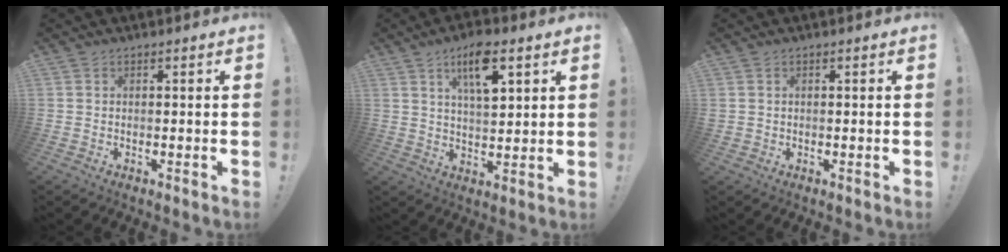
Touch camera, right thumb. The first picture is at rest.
{"total": 10.7, "force": [5.2, 4.0, 8.5], "torque": [-0.133, -0.010, 0.084]}
{"total": 0.8, "force": [0.1, 0.8, 0.2], "torque": [-0.009, 0.005, 0.003]}